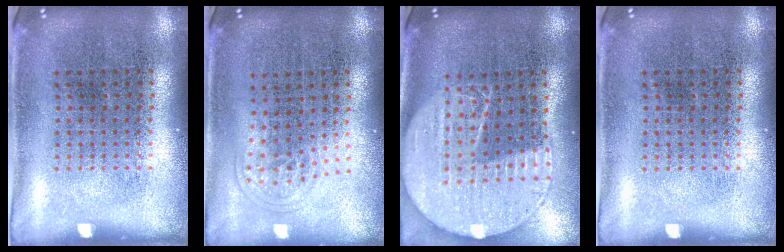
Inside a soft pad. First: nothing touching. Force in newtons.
{"total": 1.0, "press": 0.6, "slide": 0.7}
{"total": 2.1, "press": 1.8, "slide": 1.0}
{"total": 0.0}